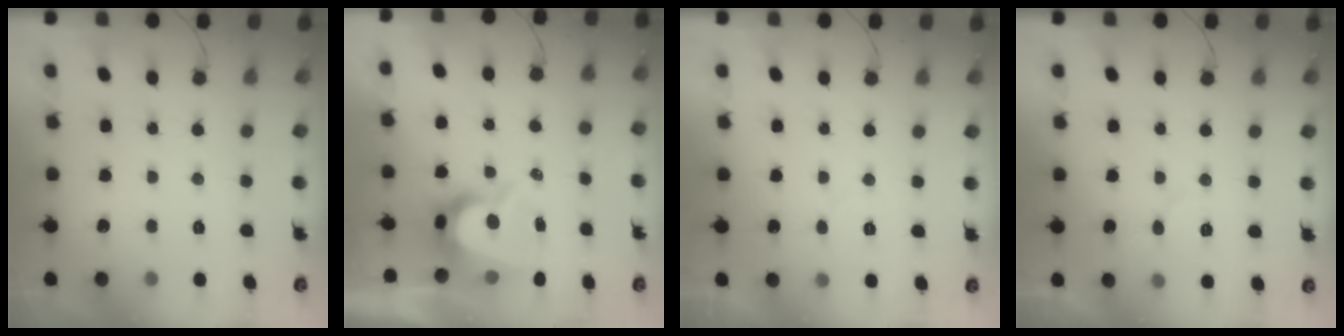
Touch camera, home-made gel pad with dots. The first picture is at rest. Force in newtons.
{"total": 9.0, "press": 9.0, "slide": 0.6}
{"total": 3.1, "press": 3.1, "slide": 0.2}
{"total": 5.5, "press": 5.5, "slide": 0.5}